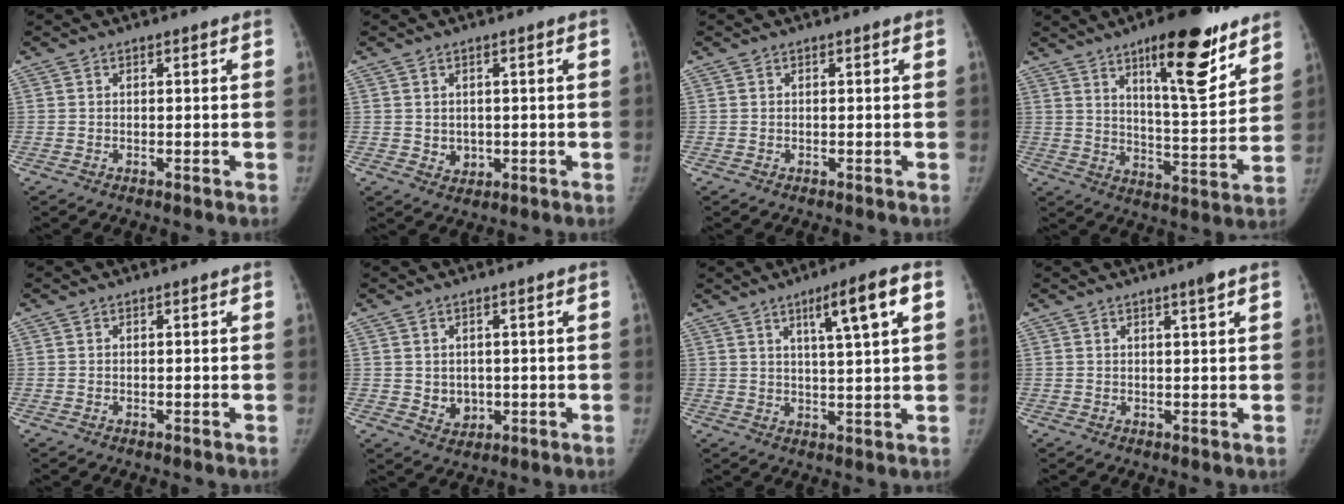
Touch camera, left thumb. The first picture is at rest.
{"total": 2.6, "force": [0.1, 2.2, 1.4], "torque": [-0.012, -0.004, 0.011]}
{"total": 0.0}
{"total": 17.9, "force": [11.1, 4.8, 13.2], "torque": [-0.159, -0.068, 0.172]}
{"total": 0.0}
{"total": 3.8, "force": [0.0, 3.2, 2.0], "torque": [-0.016, -0.004, 0.013]}
{"total": 9.2, "force": [4.0, 0.7, 8.2], "torque": [-0.130, -0.008, 0.062]}
{"total": 2.1, "force": [1.3, -0.2, 1.6], "torque": [-0.025, -0.009, 0.022]}